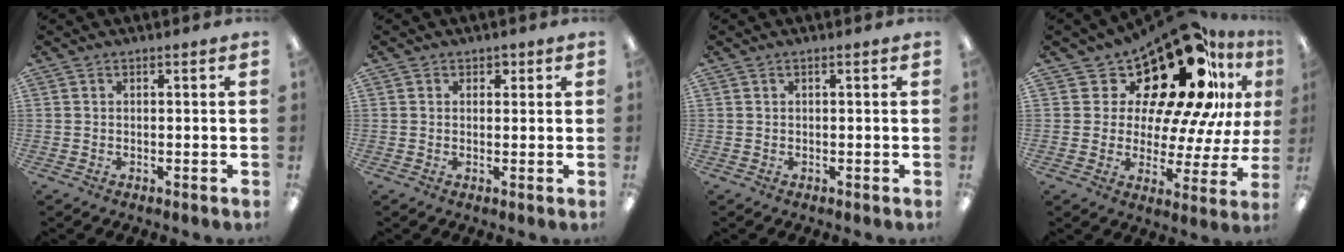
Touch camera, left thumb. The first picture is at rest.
{"total": 1.2, "force": [0.6, 1.0, -0.2], "torque": [0.012, 0.000, 0.007]}
{"total": 0.0}
{"total": 23.6, "force": [15.1, 9.9, 15.2], "torque": [-0.241, -0.108, 0.255]}